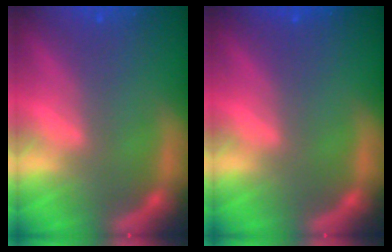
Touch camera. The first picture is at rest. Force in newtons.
{"total": 0.0}